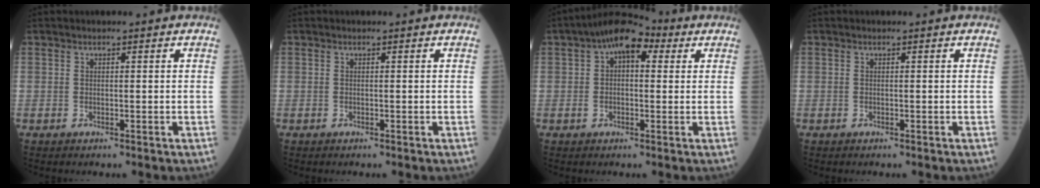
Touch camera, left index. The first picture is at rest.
{"total": 0.0}
{"total": 7.7, "force": [3.2, 3.7, 6.0], "torque": [-0.098, 0.047, 0.046]}
{"total": 0.0}